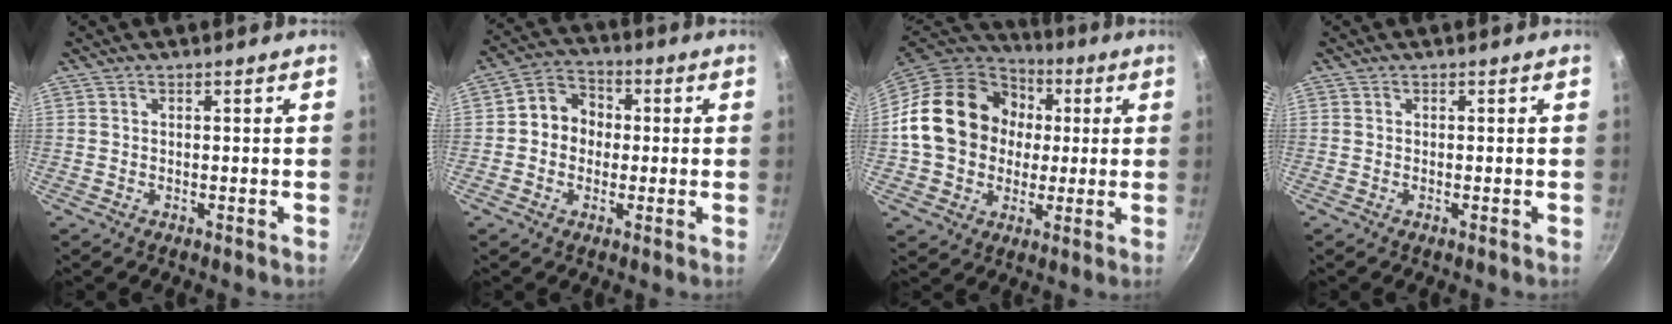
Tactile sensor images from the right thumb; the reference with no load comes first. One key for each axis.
{"total": 8.1, "fx": 0.1, "fy": 7.0, "fz": 3.9, "tx": -0.029, "ty": 0.019, "tz": -0.018}
{"total": 20.7, "fx": 1.8, "fy": 17.2, "fz": 11.3, "tx": -0.174, "ty": 0.032, "tz": 0.027}
{"total": 0.0}